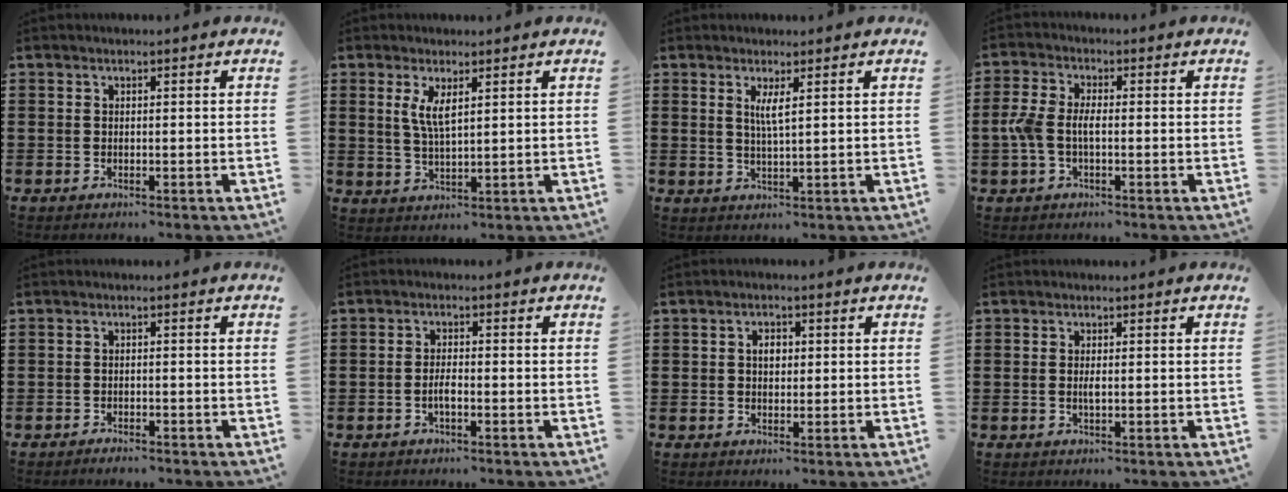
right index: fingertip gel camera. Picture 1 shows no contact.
{"total": 4.0, "force": [1.6, 1.1, 3.5], "torque": [-0.074, 0.002, 0.028]}
{"total": 2.7, "force": [1.0, 0.2, 2.5], "torque": [-0.052, -0.002, 0.015]}
{"total": 4.2, "force": [-0.7, 2.0, 3.6], "torque": [-0.094, -0.003, -0.022]}
{"total": 1.1, "force": [-1.1, 0.1, 0.2], "torque": [-0.007, 0.000, -0.021]}
{"total": 2.2, "force": [-0.8, 0.6, 1.9], "torque": [-0.042, 0.001, -0.018]}
{"total": 2.2, "force": [0.3, 1.4, 1.7], "torque": [-0.035, 0.010, 0.004]}
{"total": 1.1, "force": [-0.1, 0.2, 1.1], "torque": [-0.020, 0.000, -0.002]}